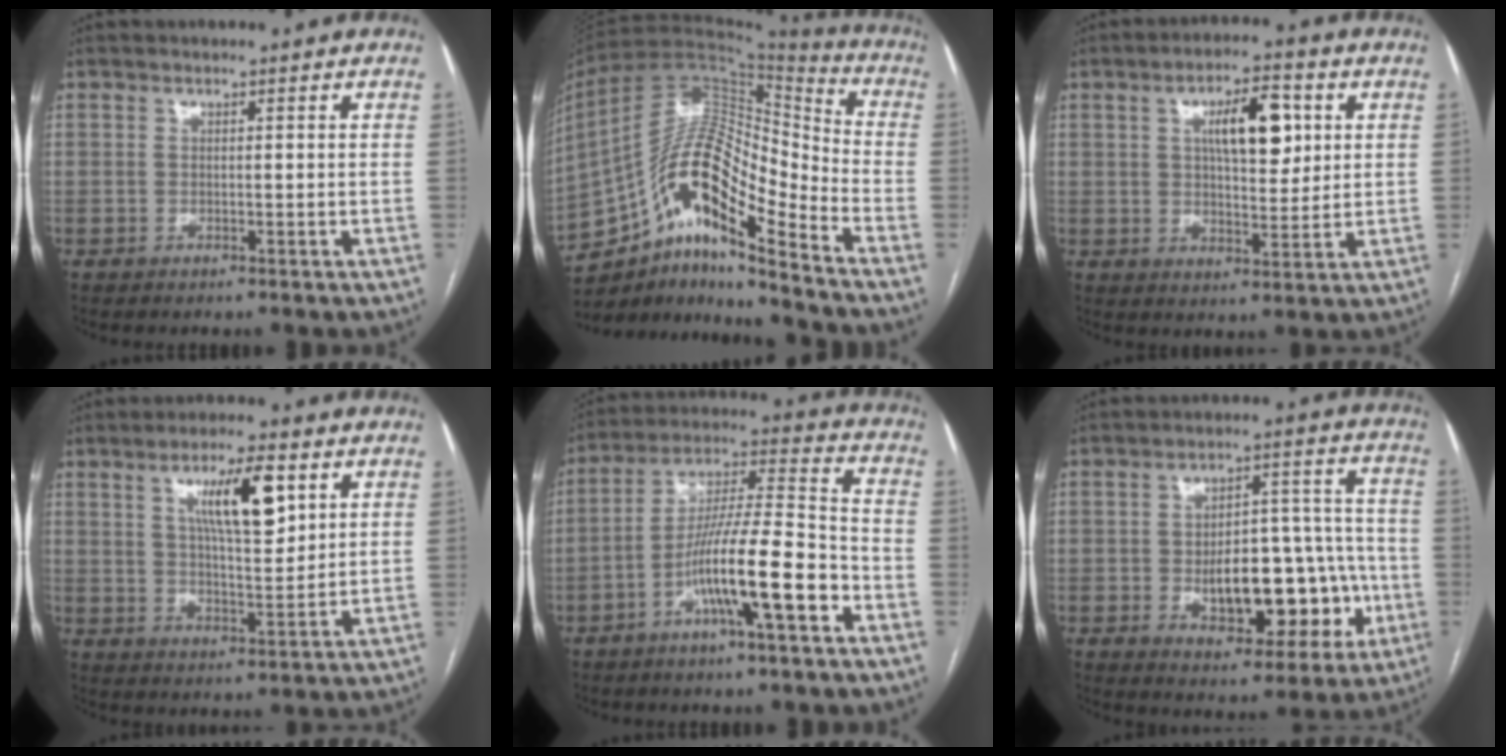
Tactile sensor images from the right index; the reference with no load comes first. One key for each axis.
{"total": 17.0, "fx": -9.5, "fy": 4.1, "fz": 13.4, "tx": -0.243, "ty": 0.049, "tz": -0.160}
{"total": 9.4, "fx": 2.8, "fy": 3.5, "fz": 8.3, "tx": -0.130, "ty": 0.013, "tz": 0.046}
{"total": 10.1, "fx": 4.2, "fy": 2.3, "fz": 8.9, "tx": -0.151, "ty": 0.005, "tz": 0.072}
{"total": 14.2, "fx": -6.1, "fy": 1.1, "fz": 12.8, "tx": -0.229, "ty": 0.006, "tz": -0.104}
{"total": 15.9, "fx": -3.6, "fy": 7.8, "fz": 13.4, "tx": -0.172, "ty": 0.034, "tz": -0.033}